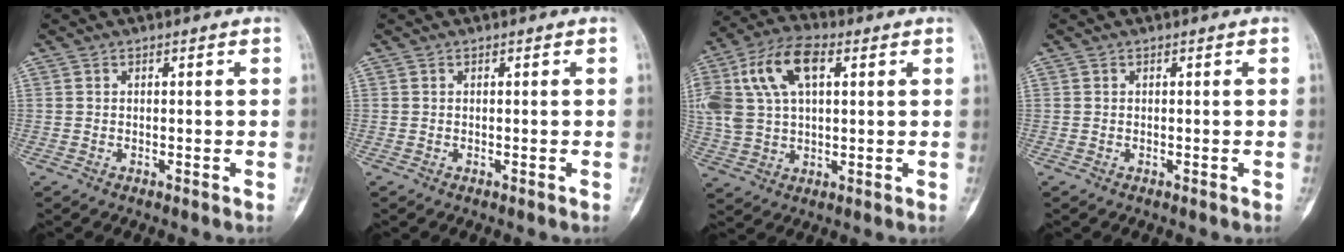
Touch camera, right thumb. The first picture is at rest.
{"total": 0.0}
{"total": 15.8, "force": [4.7, 9.0, 12.1], "torque": [-0.247, 0.020, 0.085]}
{"total": 0.0}